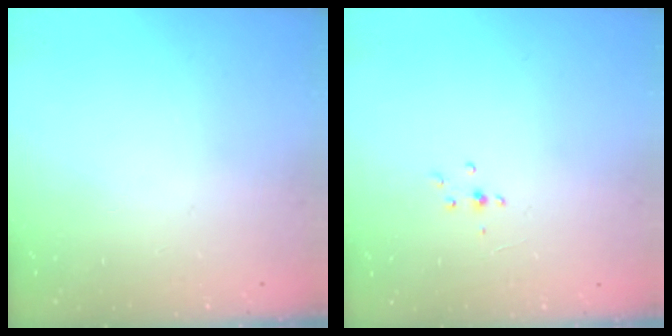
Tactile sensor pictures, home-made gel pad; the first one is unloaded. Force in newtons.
{"total": 3.2, "press": 3.1, "slide": 0.9}